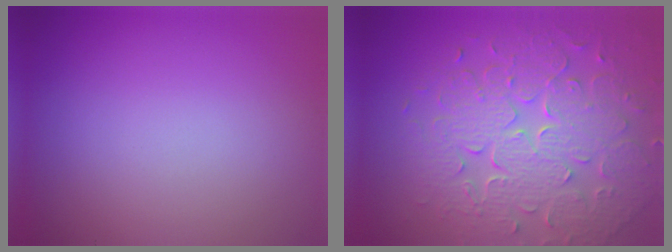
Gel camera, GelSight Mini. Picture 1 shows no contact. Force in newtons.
{"total": 7.9, "press": 5.7, "slide": 5.5}